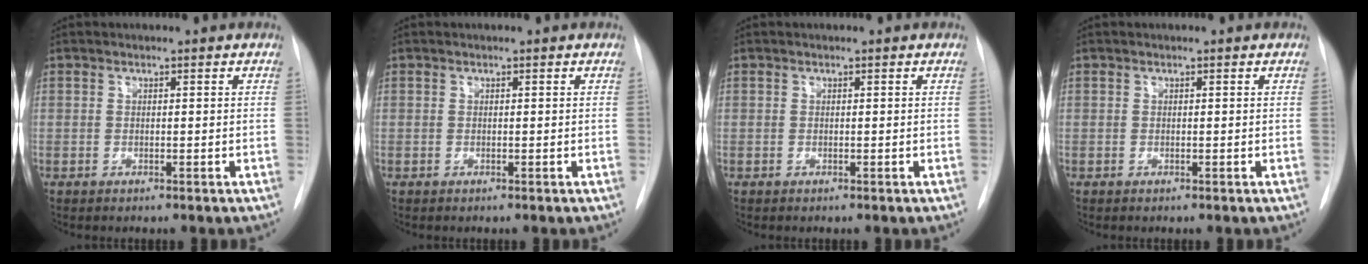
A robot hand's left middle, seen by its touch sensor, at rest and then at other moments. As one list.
[{"total": 0.0}, {"total": 0.0}, {"total": 0.0}]